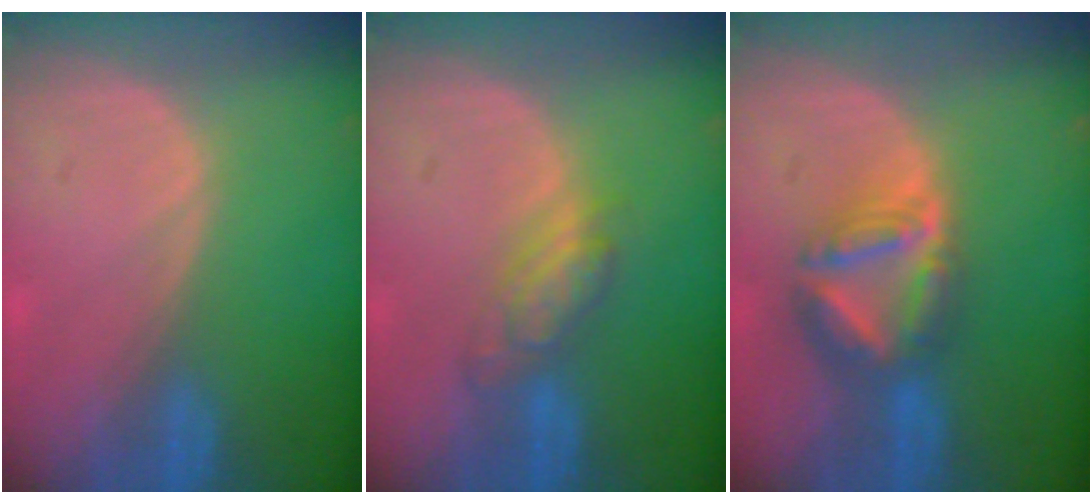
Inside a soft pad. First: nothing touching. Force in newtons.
{"total": 5.4, "press": 4.7, "slide": 2.7}
{"total": 8.0, "press": 6.9, "slide": 4.0}